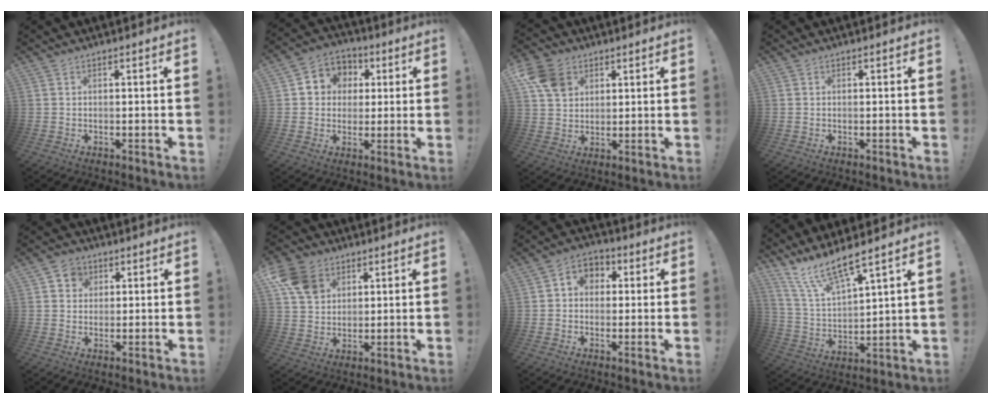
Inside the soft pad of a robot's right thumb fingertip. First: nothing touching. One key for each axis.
{"total": 7.6, "fx": 0.4, "fy": 7.3, "fz": 2.0, "tx": -0.035, "ty": 0.005, "tz": 0.016}
{"total": 10.2, "fx": 4.5, "fy": 7.6, "fz": 5.0, "tx": -0.084, "ty": -0.011, "tz": 0.091}
{"total": 0.0}
{"total": 4.7, "fx": 1.7, "fy": 4.3, "fz": 1.1, "tx": -0.014, "ty": -0.002, "tz": 0.030}
{"total": 11.0, "fx": 5.1, "fy": 8.2, "fz": 5.1, "tx": -0.090, "ty": -0.014, "tz": 0.102}
{"total": 5.7, "fx": -0.1, "fy": 5.0, "fz": 2.6, "tx": -0.043, "ty": 0.013, "tz": 0.002}
{"total": 11.6, "fx": 10.1, "fy": 1.3, "fz": 5.5, "tx": -0.123, "ty": -0.075, "tz": 0.182}